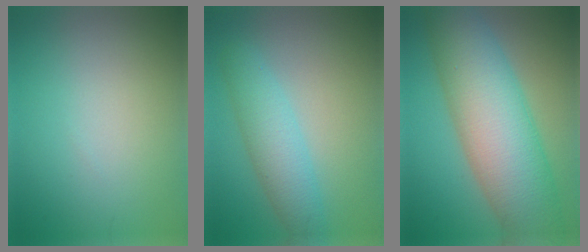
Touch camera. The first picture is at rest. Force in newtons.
{"total": 4.1, "press": 4.1, "slide": 0.1}
{"total": 11.9, "press": 11.9, "slide": 0.3}